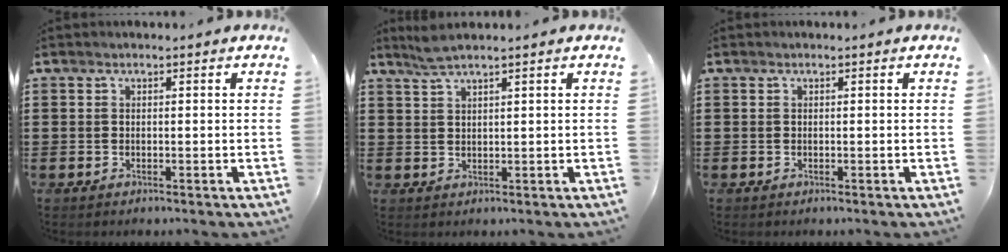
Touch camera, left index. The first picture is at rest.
{"total": 2.4, "force": [2.0, -0.1, 1.4], "torque": [-0.032, 0.003, 0.036]}
{"total": 0.0}